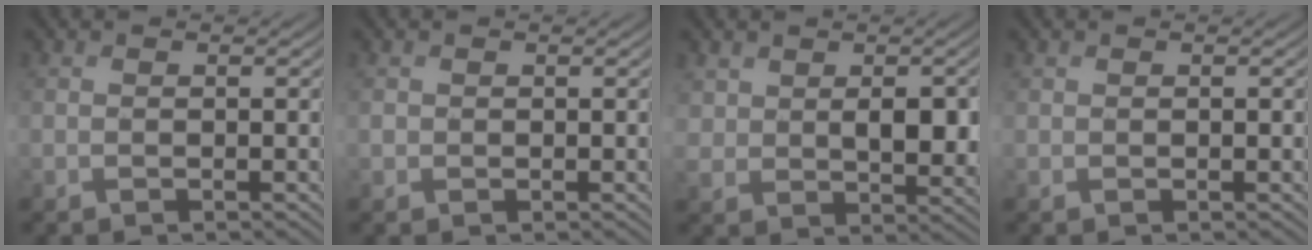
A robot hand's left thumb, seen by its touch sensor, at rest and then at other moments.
{"total": 0.7, "force": [0.1, 0.7, 0.1], "torque": [-0.005, -0.002, 0.002]}
{"total": 6.0, "force": [1.8, 4.2, 3.9], "torque": [-0.084, -0.016, 0.044]}
{"total": 0.6, "force": [0.3, 0.4, 0.3], "torque": [-0.004, -0.001, 0.009]}